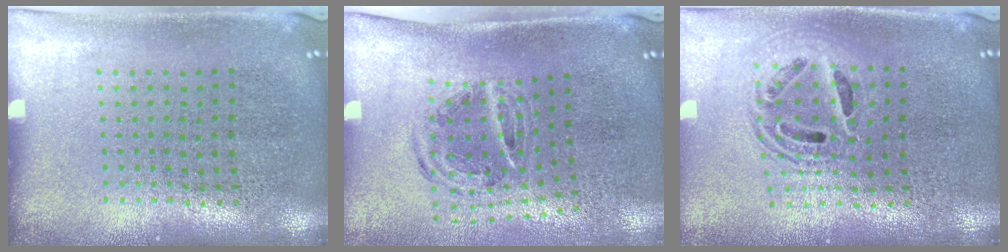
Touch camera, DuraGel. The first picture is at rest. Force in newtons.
{"total": 1.1, "press": 1.0, "slide": 0.5}
{"total": 1.6, "press": 1.3, "slide": 0.9}